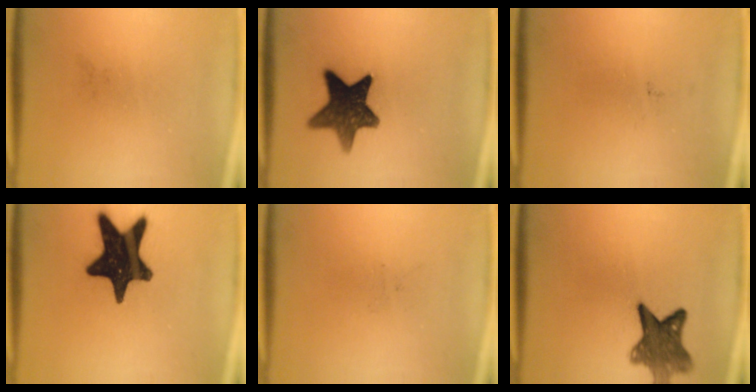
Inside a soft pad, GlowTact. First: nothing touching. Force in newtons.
{"total": 12.5}
{"total": 0.0}
{"total": 19.1}
{"total": 0.0}
{"total": 8.1}